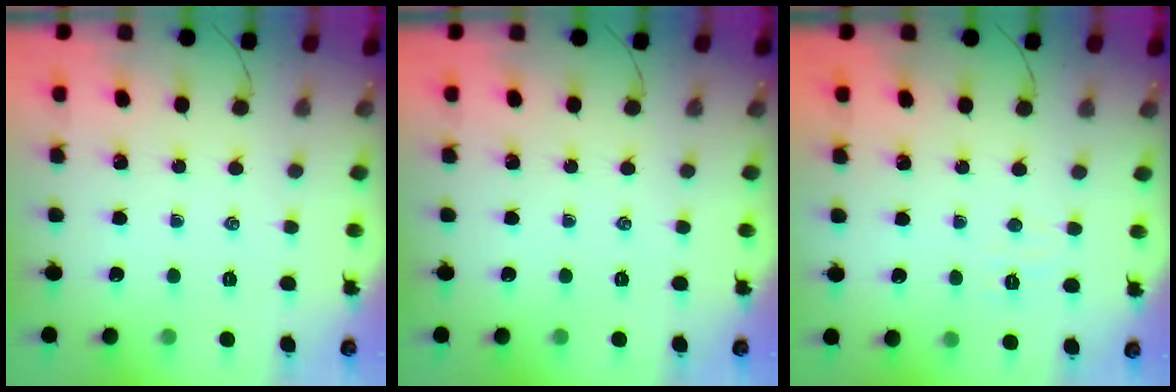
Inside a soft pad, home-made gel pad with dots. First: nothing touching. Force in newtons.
{"total": 0.0}
{"total": 3.0, "press": 3.0, "slide": 0.8}